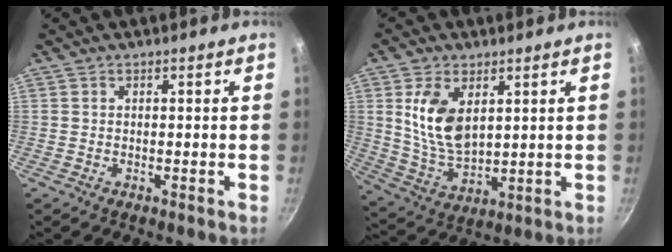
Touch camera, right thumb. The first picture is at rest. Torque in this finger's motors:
{"motor_torque": [0.33, 0.10, 1.21, 0.06, 0.35]}